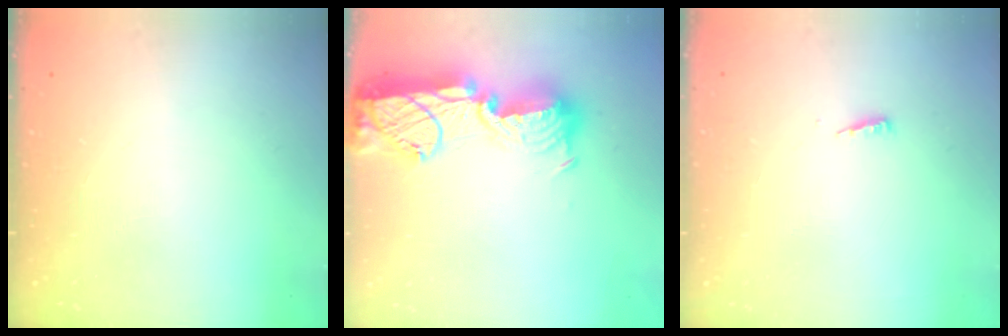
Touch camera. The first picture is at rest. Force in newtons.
{"total": 19.3, "press": 19.2, "slide": 1.1}
{"total": 3.5, "press": 3.4, "slide": 0.3}